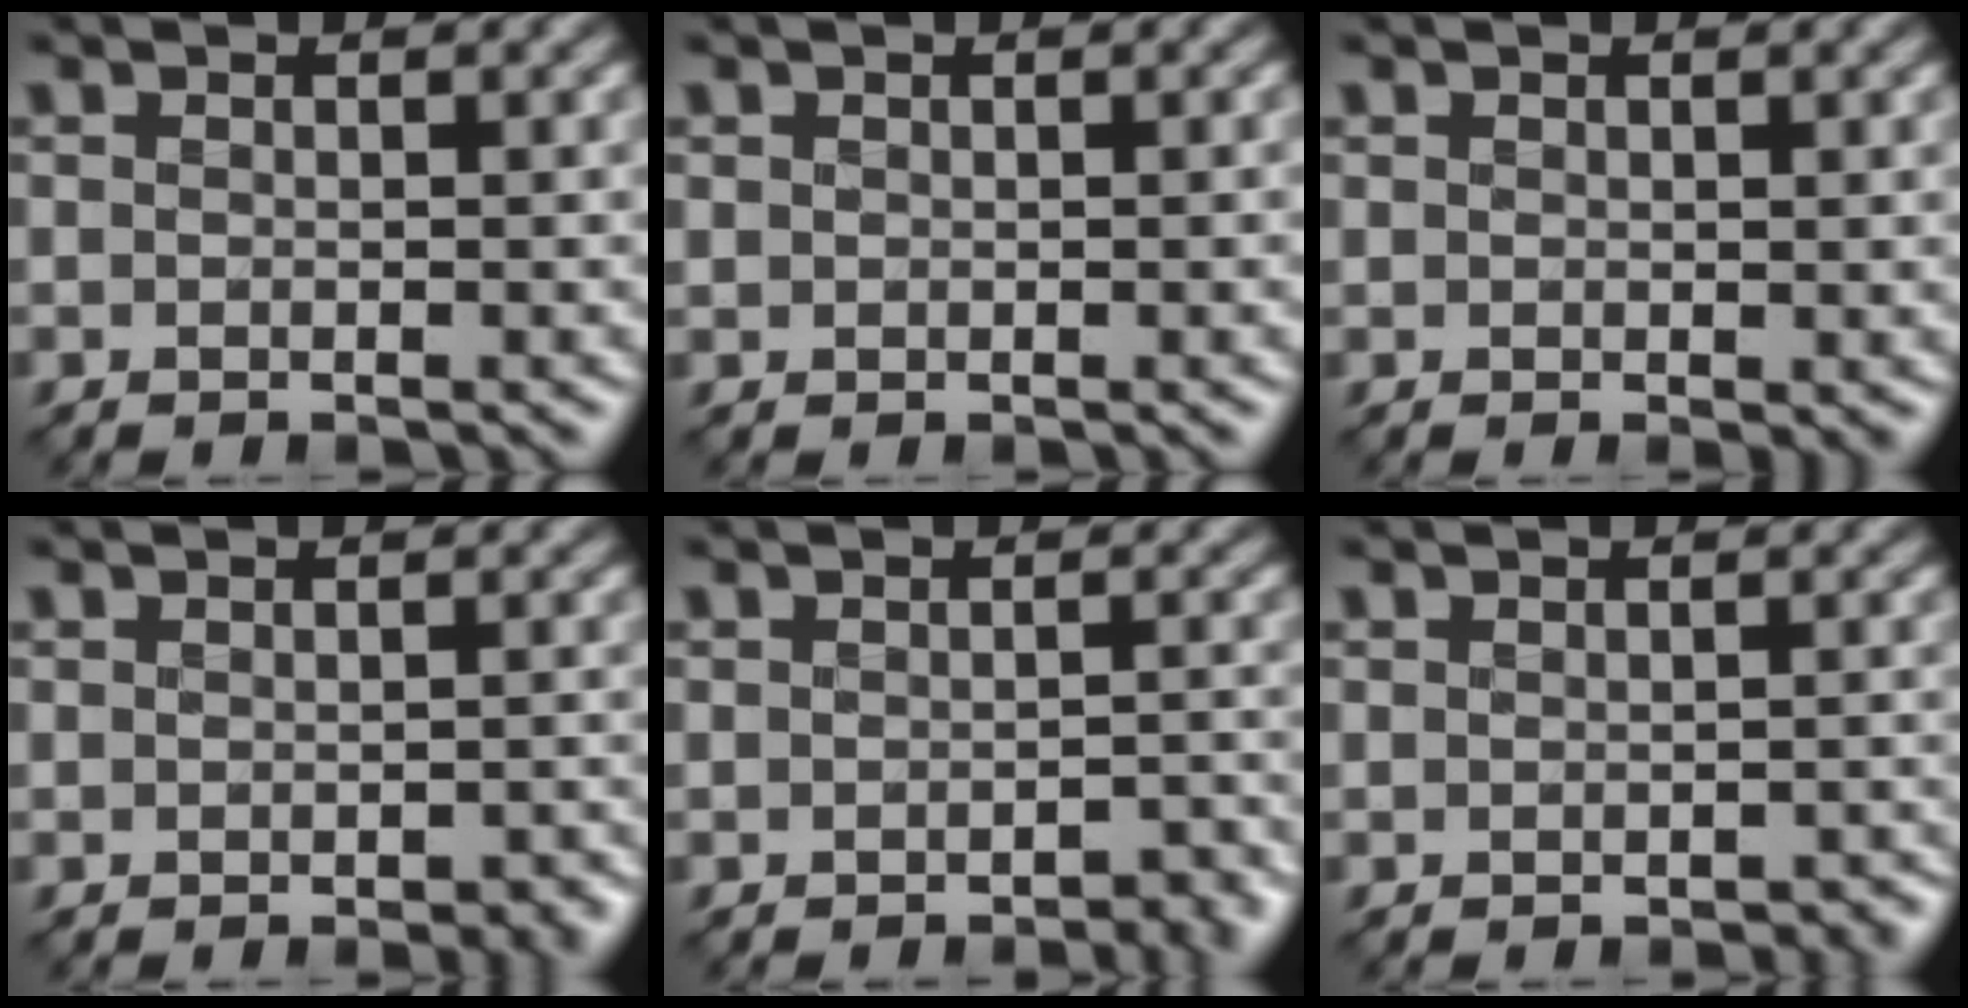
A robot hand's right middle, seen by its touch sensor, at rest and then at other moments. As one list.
[{"total": 0.6, "force": [0.3, 0.5, 0.2], "torque": [0.000, 0.003, 0.002]}, {"total": 0.8, "force": [0.3, 0.5, 0.5], "torque": [-0.003, 0.001, 0.003]}, {"total": 1.7, "force": [-0.5, 1.1, 1.1], "torque": [-0.012, -0.009, -0.003]}, {"total": 1.6, "force": [-1.1, 0.9, 0.8], "torque": [-0.007, 0.000, -0.013]}, {"total": 0.8, "force": [-0.4, 0.6, 0.2], "torque": [-0.002, -0.007, -0.006]}]